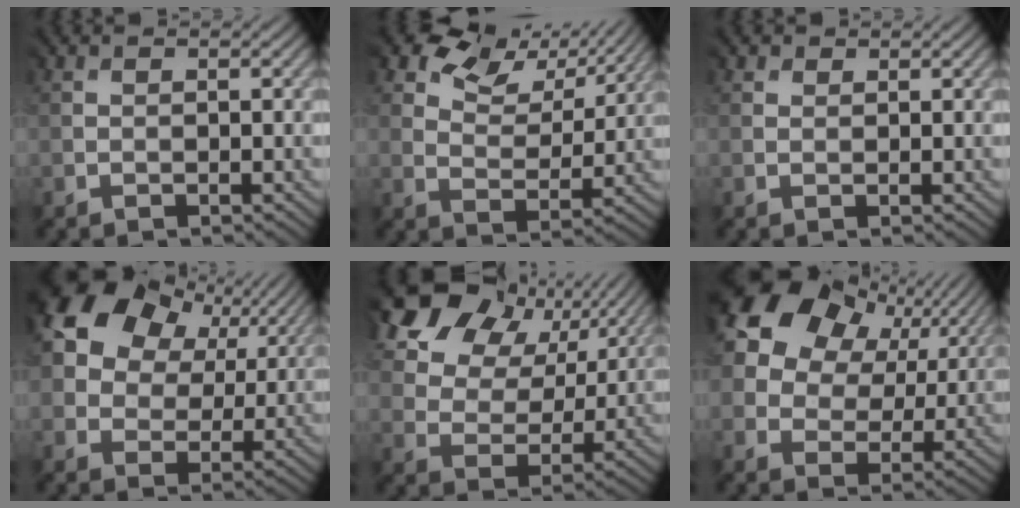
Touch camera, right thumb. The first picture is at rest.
{"total": 8.7, "force": [6.8, 4.2, 3.6], "torque": [-0.071, 0.003, 0.104]}
{"total": 1.3, "force": [1.0, 0.5, -0.7], "torque": [0.009, 0.000, 0.018]}
{"total": 13.2, "force": [6.4, 9.2, 7.1], "torque": [-0.168, 0.032, 0.114]}
{"total": 14.8, "force": [8.7, 9.6, 7.2], "torque": [-0.185, 0.042, 0.142]}
{"total": 15.5, "force": [7.5, 11.1, 7.8], "torque": [-0.201, 0.051, 0.144]}